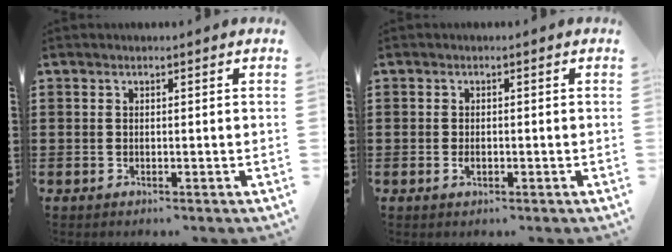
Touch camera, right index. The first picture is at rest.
{"total": 1.2, "force": [-0.5, 0.5, 0.9], "torque": [-0.019, -0.002, -0.009]}